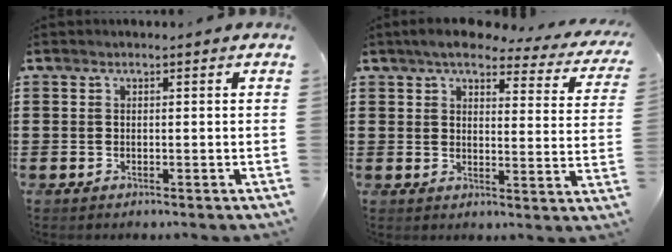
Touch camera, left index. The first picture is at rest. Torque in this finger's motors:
{"motor_torque": [2.14, 0.00, 0.33, 0.01]}